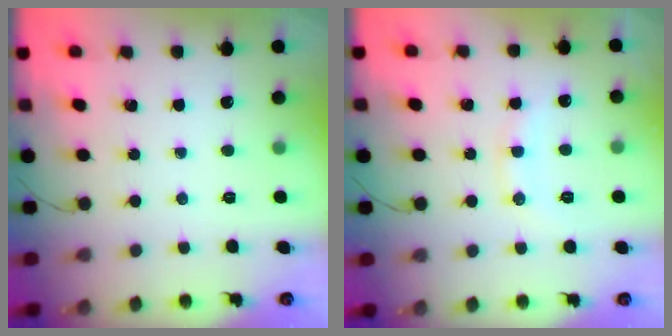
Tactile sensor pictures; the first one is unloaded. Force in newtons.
{"total": 9.2, "press": 9.2, "slide": 0.9}